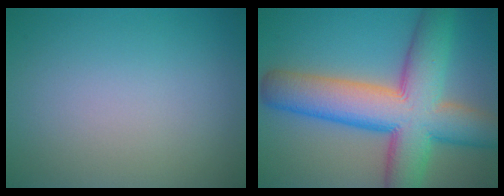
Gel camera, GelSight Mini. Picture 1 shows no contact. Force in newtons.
{"total": 12.6, "press": 12.6, "slide": 0.6}